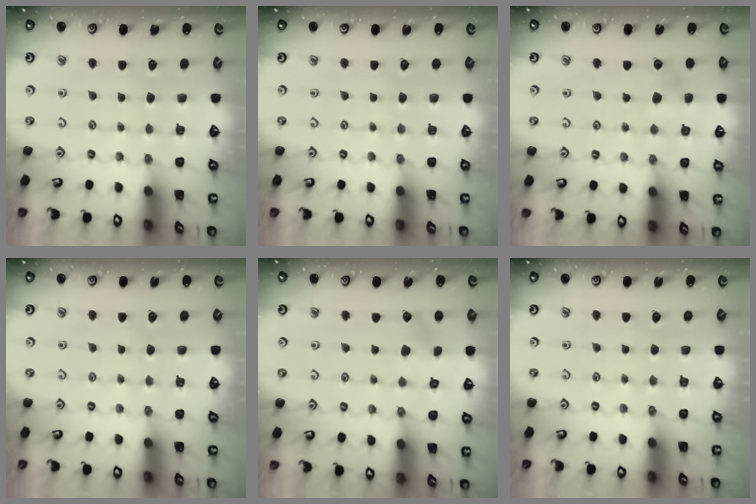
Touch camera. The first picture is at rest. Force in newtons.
{"total": 0.0}
{"total": 4.2, "press": 4.2, "slide": 0.3}
{"total": 0.0}
{"total": 3.4, "press": 3.4, "slide": 0.4}
{"total": 0.0}